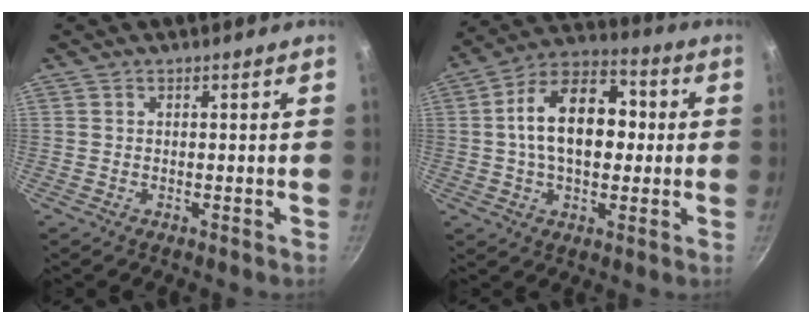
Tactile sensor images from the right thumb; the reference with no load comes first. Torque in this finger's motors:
{"motor_torque": [-1.21, 1.60, 1.55, -0.47, 0.28]}